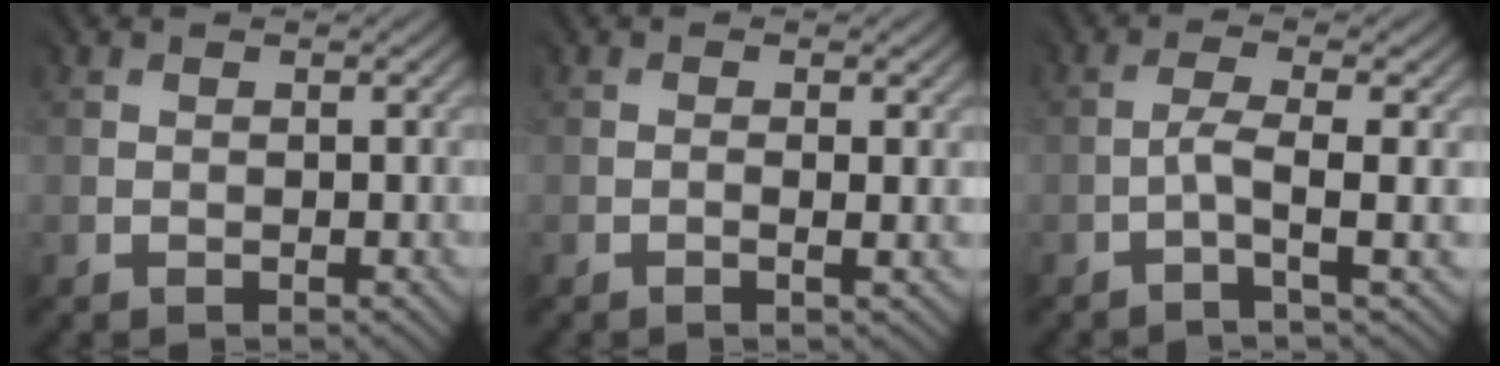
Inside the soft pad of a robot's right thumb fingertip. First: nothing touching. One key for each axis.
{"total": 1.4, "fx": -0.3, "fy": 0.0, "fz": 1.3, "tx": -0.025, "ty": -0.002, "tz": -0.004}
{"total": 3.0, "fx": -1.3, "fy": -0.1, "fz": 2.7, "tx": -0.056, "ty": 0.008, "tz": -0.034}